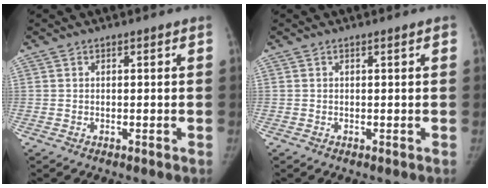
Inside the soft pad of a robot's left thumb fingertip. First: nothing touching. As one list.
[{"total": 0.7, "force": [0.3, 0.1, 0.6], "torque": [-0.008, 0.001, 0.003]}]